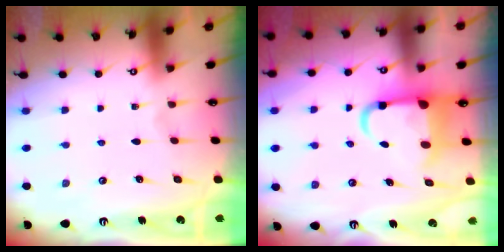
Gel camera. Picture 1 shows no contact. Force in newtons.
{"total": 8.3, "press": 7.7, "slide": 2.9}